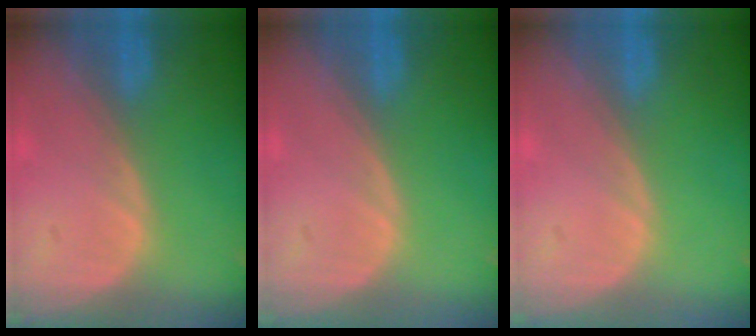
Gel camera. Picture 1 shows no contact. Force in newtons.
{"total": 0.0}
{"total": 0.0}